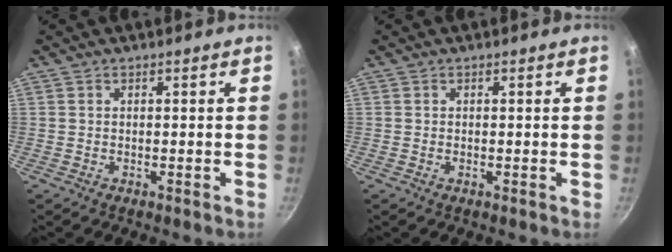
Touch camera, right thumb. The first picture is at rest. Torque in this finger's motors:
{"motor_torque": [0.63, 0.42, 0.10, -0.02, 0.08]}